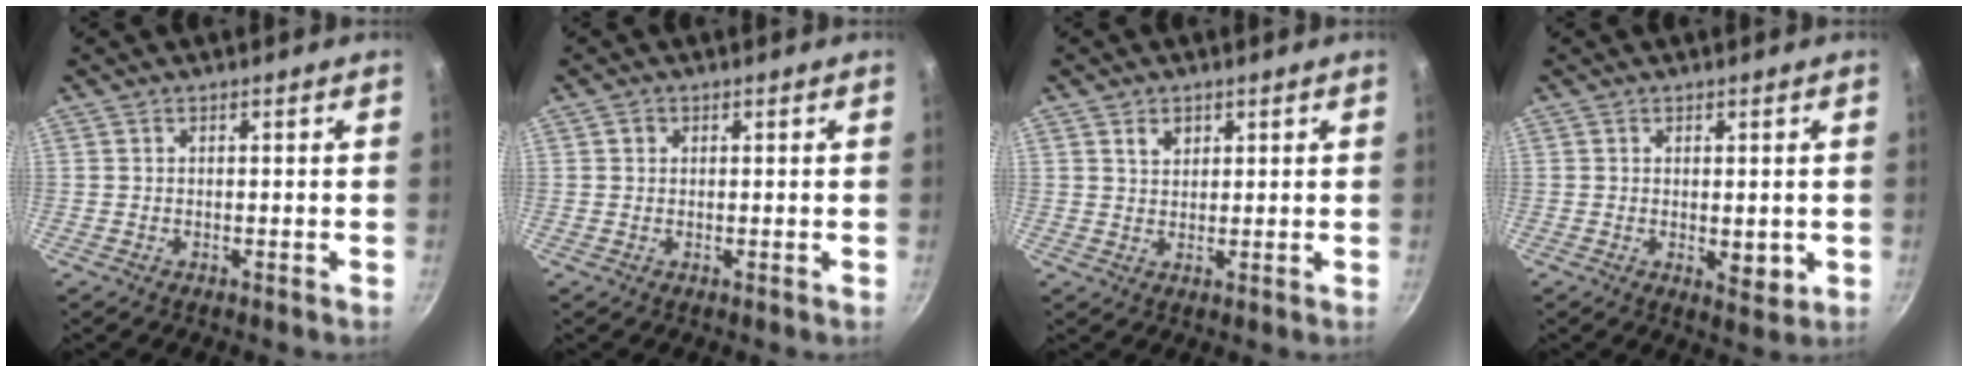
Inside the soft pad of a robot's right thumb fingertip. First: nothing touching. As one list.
[{"total": 1.0, "force": [0.3, 0.9, 0.4], "torque": [-0.006, 0.004, 0.005]}, {"total": 2.8, "force": [1.3, 2.1, 1.3], "torque": [-0.011, -0.002, 0.023]}, {"total": 4.0, "force": [-0.2, 2.0, 3.5], "torque": [-0.048, -0.015, 0.000]}]